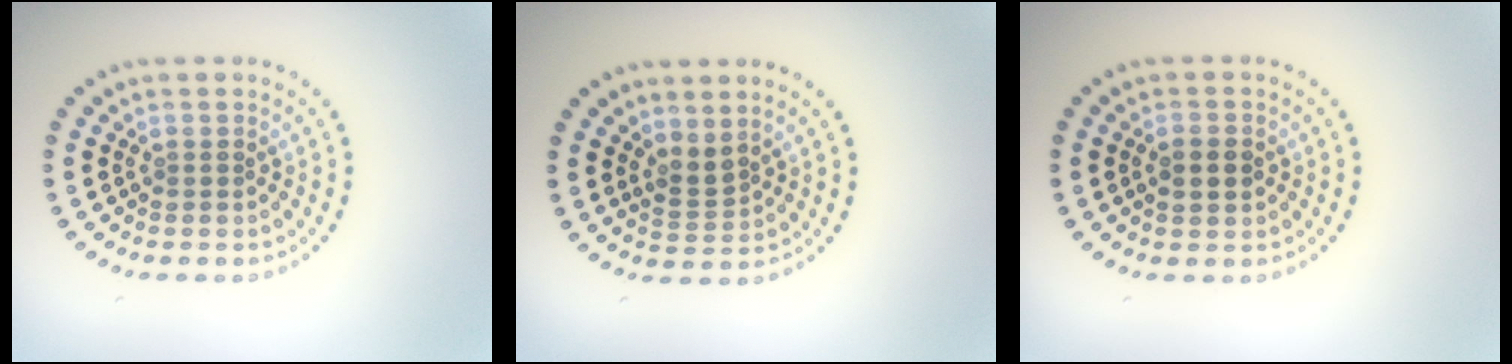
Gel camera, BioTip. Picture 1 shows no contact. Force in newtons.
{"total": 1.9, "press": 1.3, "slide": 1.3}
{"total": 2.1, "press": 2.1, "slide": 0.1}